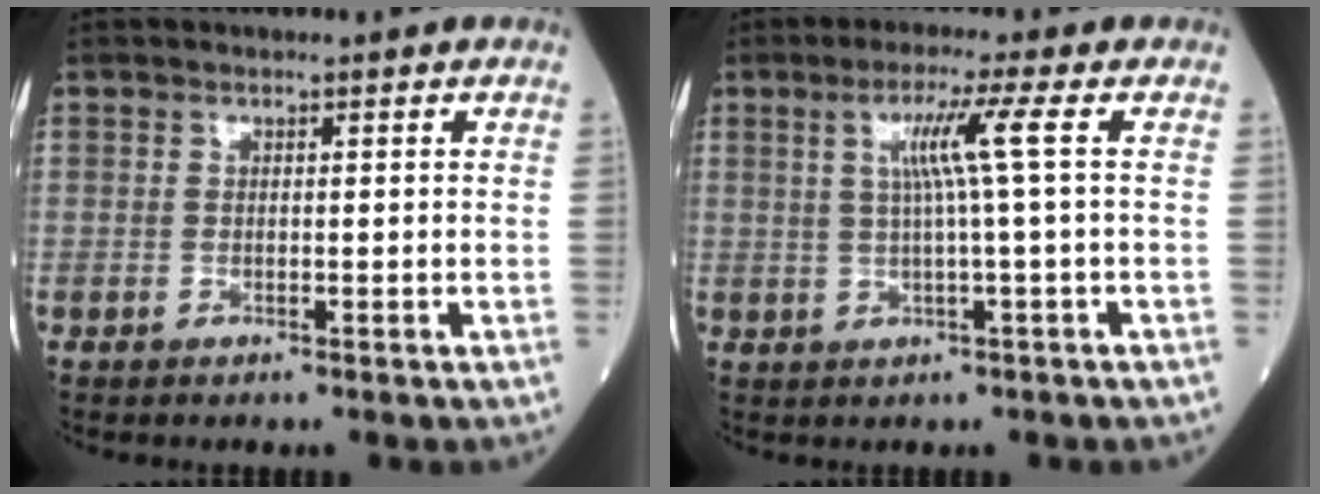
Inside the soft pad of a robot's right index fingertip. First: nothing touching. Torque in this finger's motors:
{"motor_torque": [0.82, 0.20, 0.37, 0.12]}